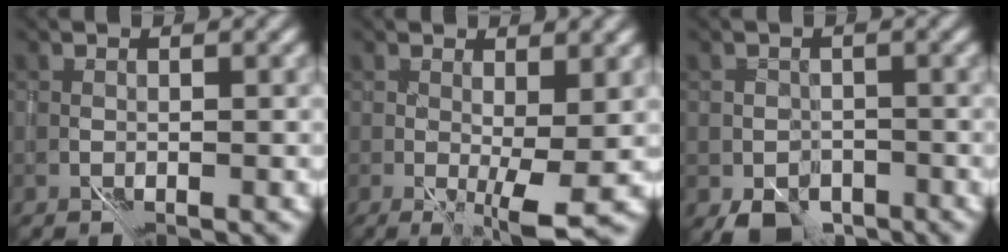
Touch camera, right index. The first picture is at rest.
{"total": 3.2, "force": [0.7, 0.2, 3.1], "torque": [-0.055, -0.003, 0.015]}
{"total": 3.0, "force": [-1.8, 2.1, 1.3], "torque": [-0.009, 0.000, -0.027]}